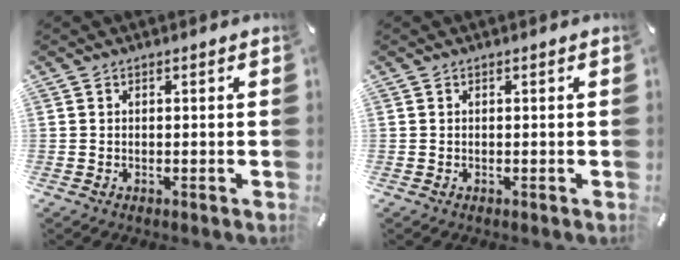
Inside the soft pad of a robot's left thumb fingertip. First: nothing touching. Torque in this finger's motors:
{"motor_torque": [-0.02, 0.00, 0.00, 0.00, 0.00]}